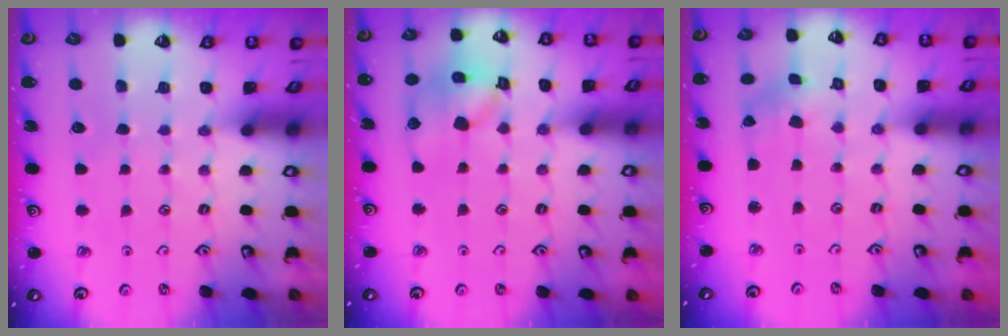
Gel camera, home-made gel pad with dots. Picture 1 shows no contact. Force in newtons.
{"total": 14.0, "press": 13.9, "slide": 1.9}
{"total": 1.1, "press": 1.1, "slide": 0.2}